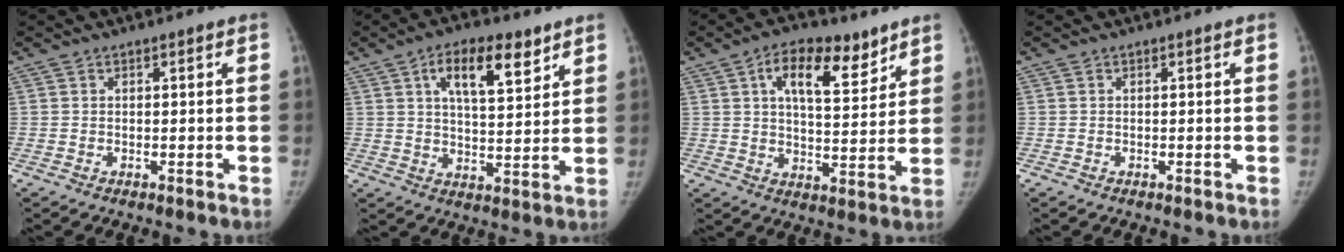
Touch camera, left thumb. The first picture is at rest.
{"total": 11.4, "force": [6.0, 4.7, 8.4], "torque": [-0.116, -0.026, 0.098]}
{"total": 12.3, "force": [6.7, 5.8, 8.5], "torque": [-0.108, -0.027, 0.109]}
{"total": 0.0}